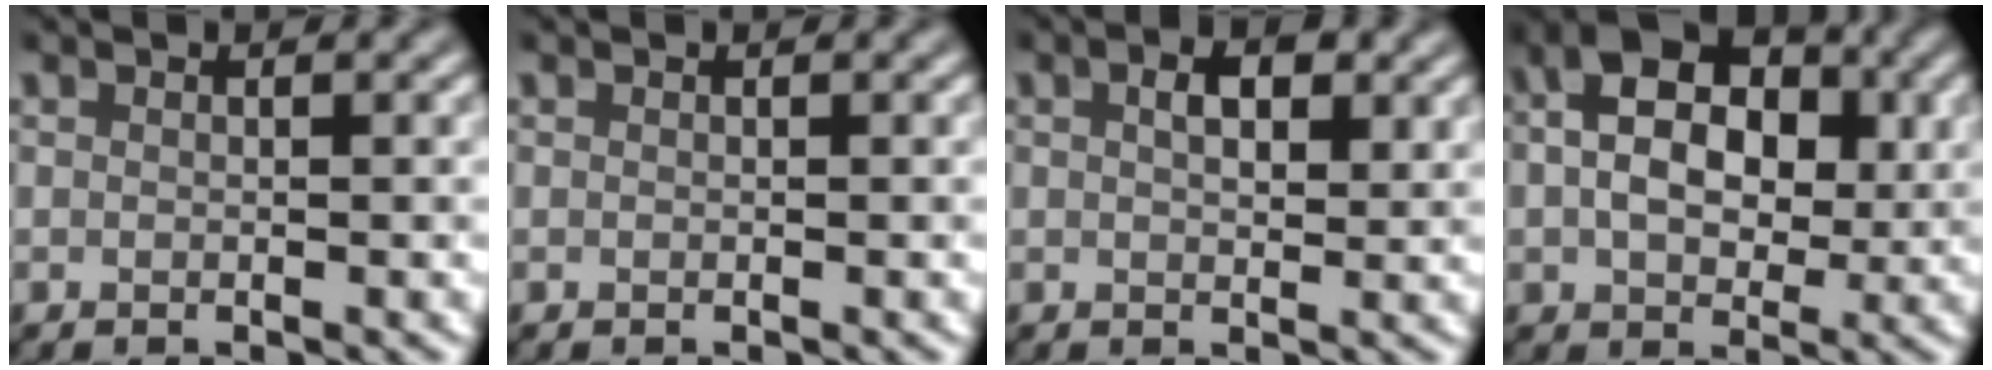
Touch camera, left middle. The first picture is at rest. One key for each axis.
{"total": 0.0}
{"total": 2.7, "fx": 0.9, "fy": 1.5, "fz": 2.1, "tx": -0.036, "ty": 0.002, "tz": 0.016}
{"total": 7.6, "fx": 1.0, "fy": 5.1, "fz": 5.6, "tx": -0.093, "ty": 0.017, "tz": 0.008}